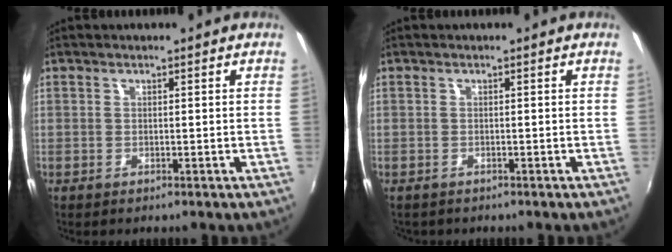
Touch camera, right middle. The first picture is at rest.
{"total": 1.1, "force": [-0.9, 0.6, 0.1], "torque": [-0.008, 0.000, -0.012]}